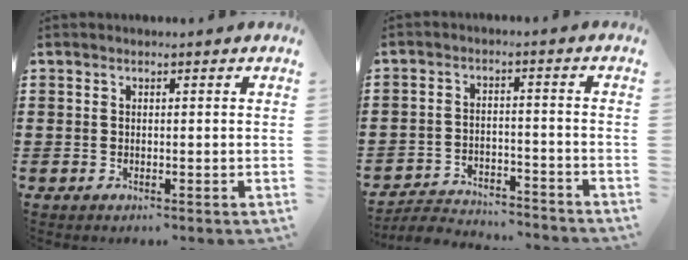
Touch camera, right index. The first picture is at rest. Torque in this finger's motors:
{"motor_torque": [-1.38, 0.75, -0.13, -0.10]}